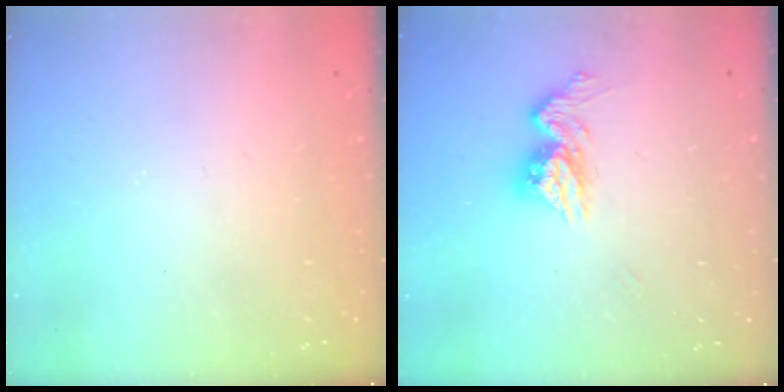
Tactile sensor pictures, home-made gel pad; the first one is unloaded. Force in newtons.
{"total": 10.7, "press": 10.6, "slide": 1.0}